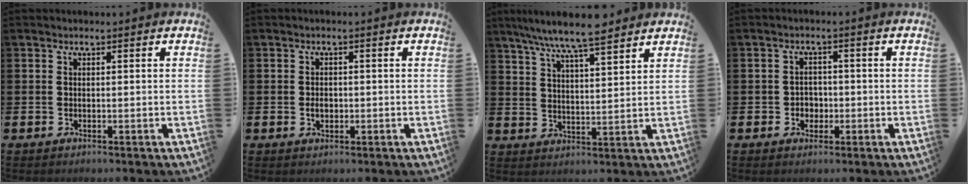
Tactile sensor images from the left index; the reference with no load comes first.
{"total": 1.6, "force": [-0.2, 1.2, 1.1], "torque": [-0.006, 0.001, -0.010]}
{"total": 8.2, "force": [7.5, 0.6, 3.2], "torque": [-0.080, -0.032, 0.134]}
{"total": 2.2, "force": [-0.3, 2.1, 0.7], "torque": [-0.003, 0.002, -0.014]}